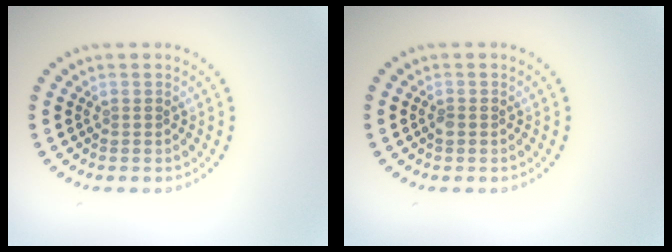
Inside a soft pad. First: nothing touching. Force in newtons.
{"total": 0.6, "press": 0.6, "slide": 0.2}